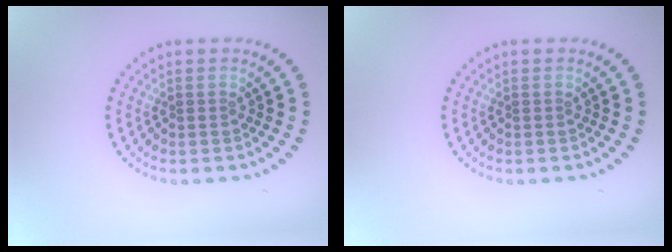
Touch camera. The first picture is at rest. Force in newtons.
{"total": 0.0}